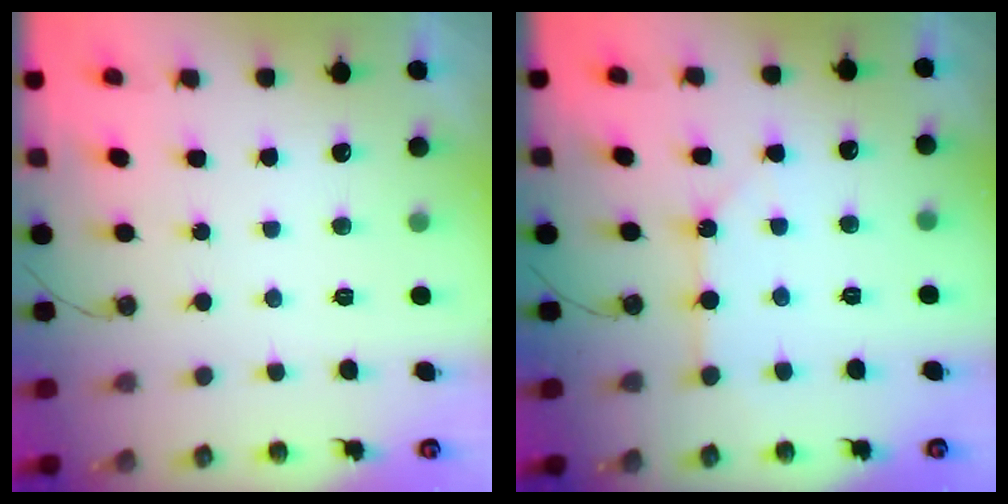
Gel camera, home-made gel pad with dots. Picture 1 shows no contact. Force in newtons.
{"total": 3.3, "press": 3.3, "slide": 0.3}